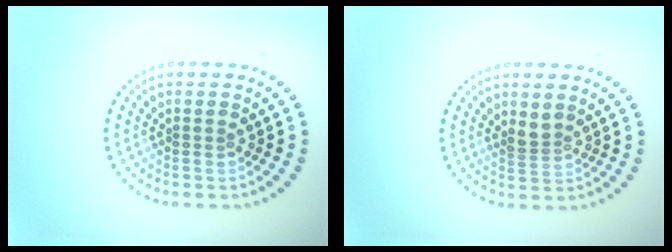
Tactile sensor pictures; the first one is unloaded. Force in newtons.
{"total": 1.4, "press": 1.1, "slide": 0.9}